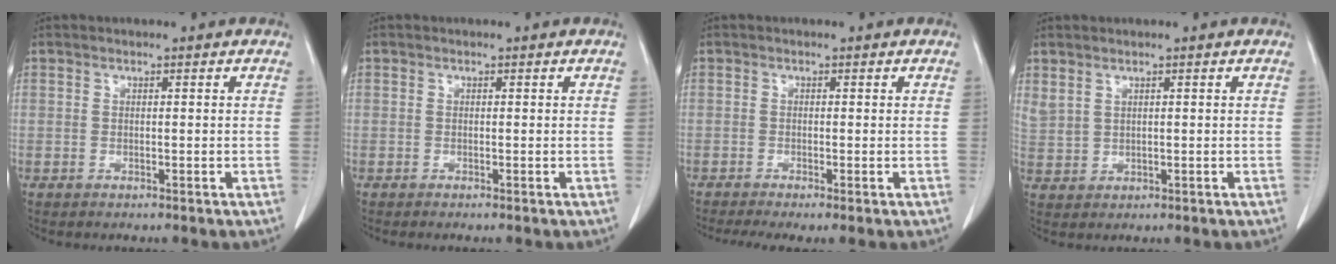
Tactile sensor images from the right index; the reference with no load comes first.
{"total": 0.0}
{"total": 3.6, "force": [-2.4, 0.6, 2.6], "torque": [-0.045, -0.010, -0.041]}
{"total": 3.2, "force": [2.0, 1.7, 1.7], "torque": [-0.044, 0.004, 0.055]}